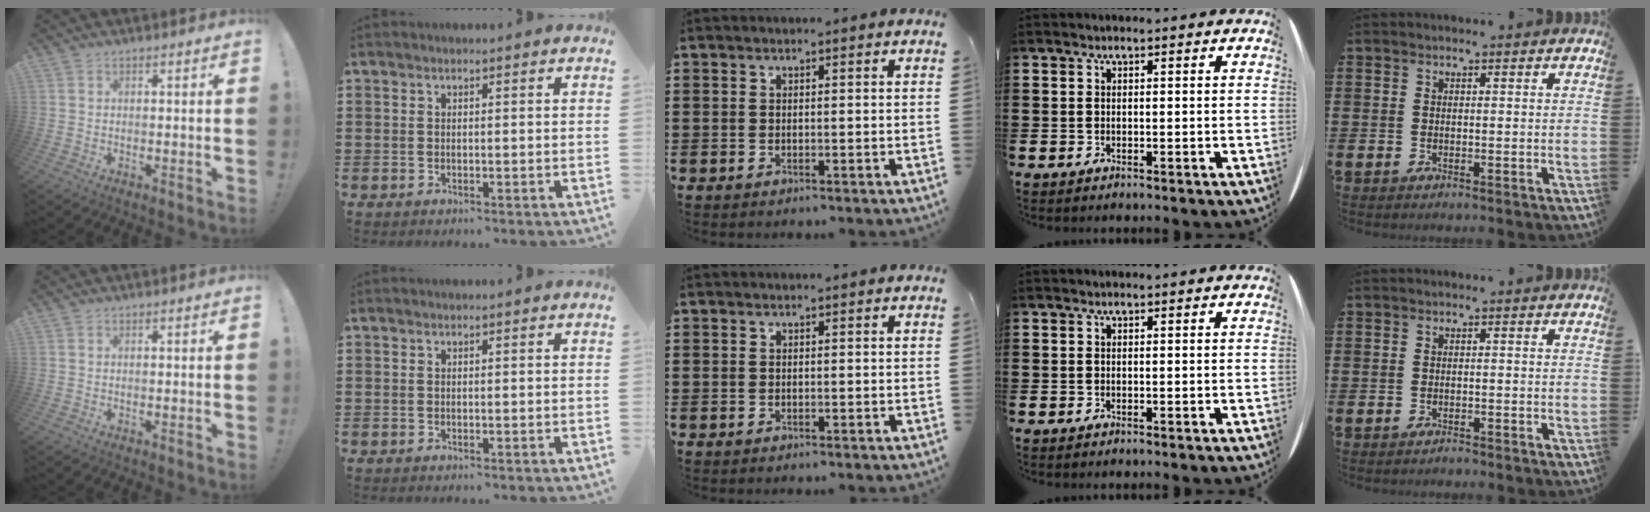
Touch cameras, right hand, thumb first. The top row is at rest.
{"little": {"total": 0.7, "force": [-0.7, 0.0, 0.1], "torque": [-0.003, -0.003, -0.014]}}